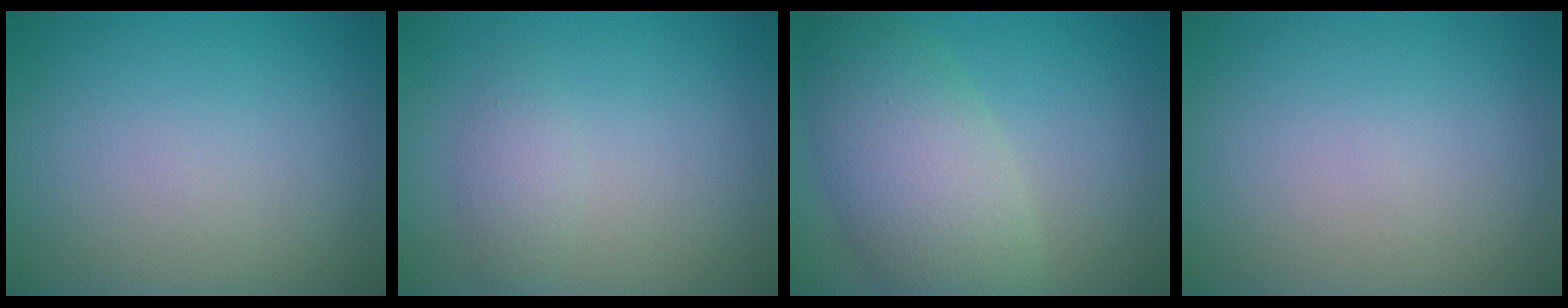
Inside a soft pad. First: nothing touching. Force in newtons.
{"total": 1.6, "press": 1.6, "slide": 0.1}
{"total": 7.4, "press": 7.4, "slide": 0.4}
{"total": 0.0}